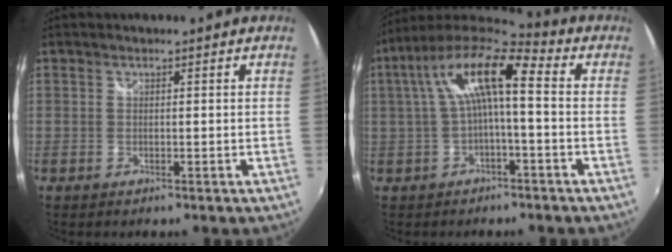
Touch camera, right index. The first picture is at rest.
{"total": 13.2, "force": [1.1, 3.6, 12.6], "torque": [-0.241, 0.028, 0.014]}